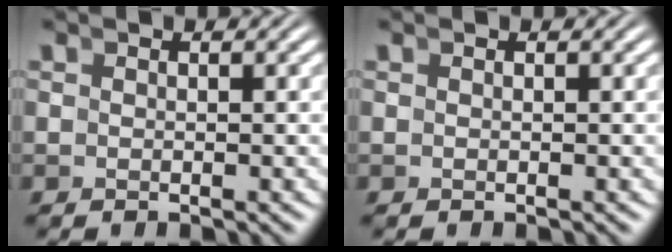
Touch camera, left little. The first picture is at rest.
{"total": 0.0}